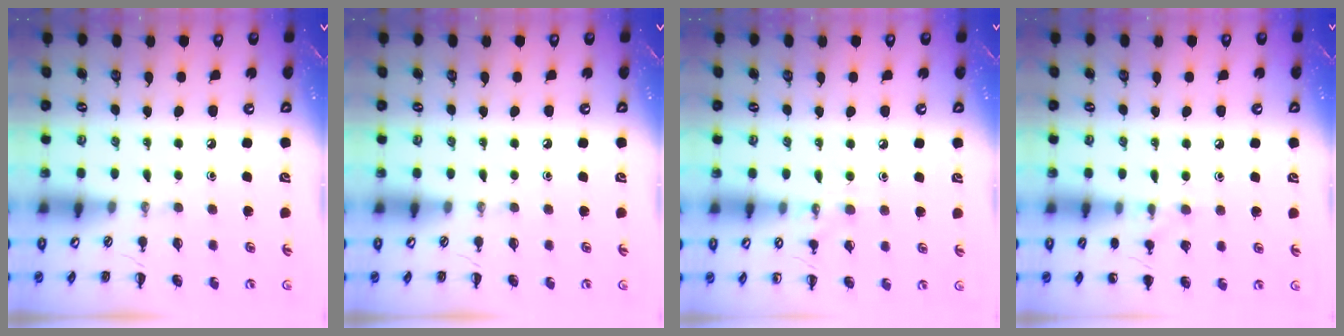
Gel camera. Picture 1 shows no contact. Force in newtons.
{"total": 0.0}
{"total": 7.0, "press": 6.8, "slide": 1.6}
{"total": 7.0, "press": 6.8, "slide": 1.8}